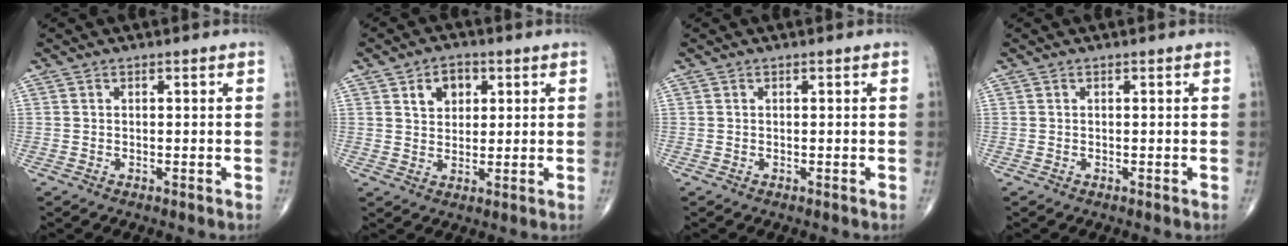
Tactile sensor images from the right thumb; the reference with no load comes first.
{"total": 5.6, "force": [2.3, 4.0, 3.1], "torque": [-0.023, -0.007, 0.035]}
{"total": 0.0}
{"total": 0.0}